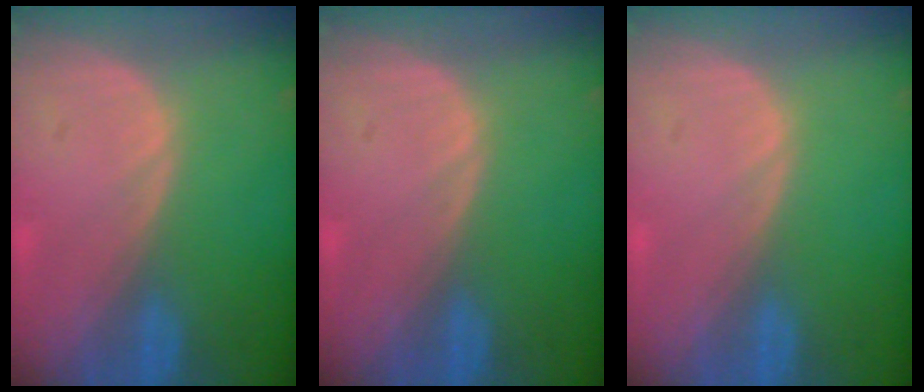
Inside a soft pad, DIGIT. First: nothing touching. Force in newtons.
{"total": 0.0}
{"total": 0.0}